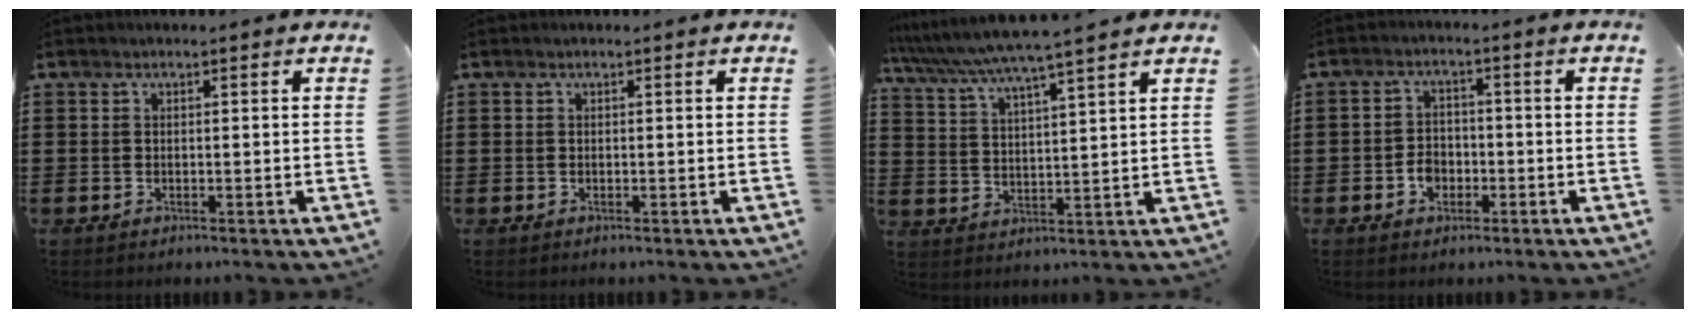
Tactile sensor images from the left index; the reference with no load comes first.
{"total": 0.0}
{"total": 5.9, "force": [5.3, -1.0, 2.4], "torque": [-0.067, -0.033, 0.087]}
{"total": 3.3, "force": [-1.4, 2.5, 1.7], "torque": [-0.035, 0.002, -0.027]}